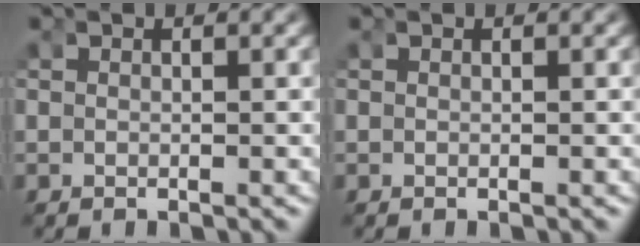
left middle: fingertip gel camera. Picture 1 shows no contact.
{"total": 0.0}